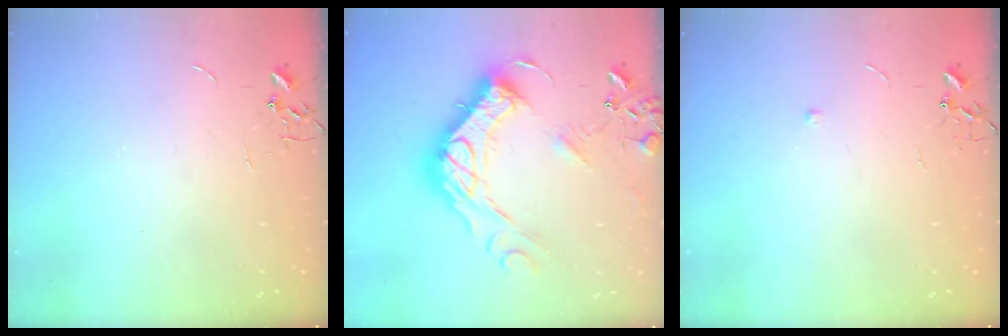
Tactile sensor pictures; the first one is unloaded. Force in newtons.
{"total": 24.3, "press": 24.2, "slide": 2.1}
{"total": 3.8, "press": 3.8, "slide": 0.6}